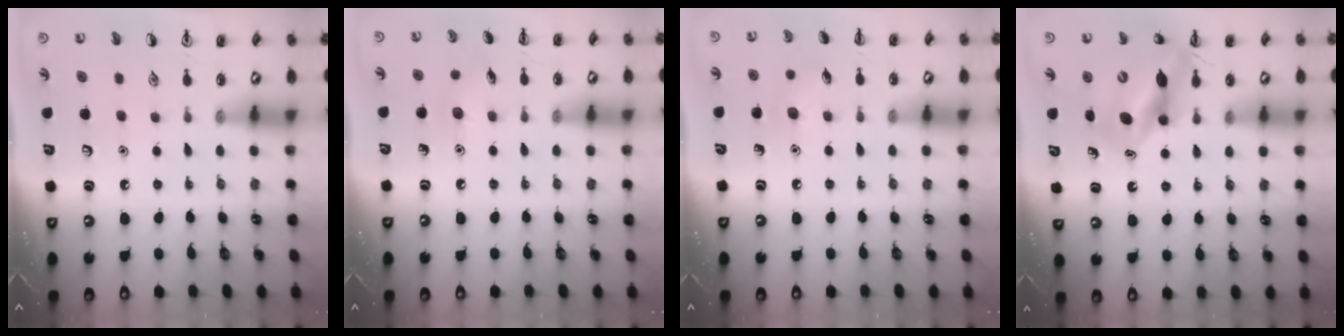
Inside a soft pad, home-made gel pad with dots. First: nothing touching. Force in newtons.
{"total": 5.4, "press": 5.1, "slide": 1.7}
{"total": 6.2, "press": 5.9, "slide": 1.7}
{"total": 11.7, "press": 11.2, "slide": 3.3}